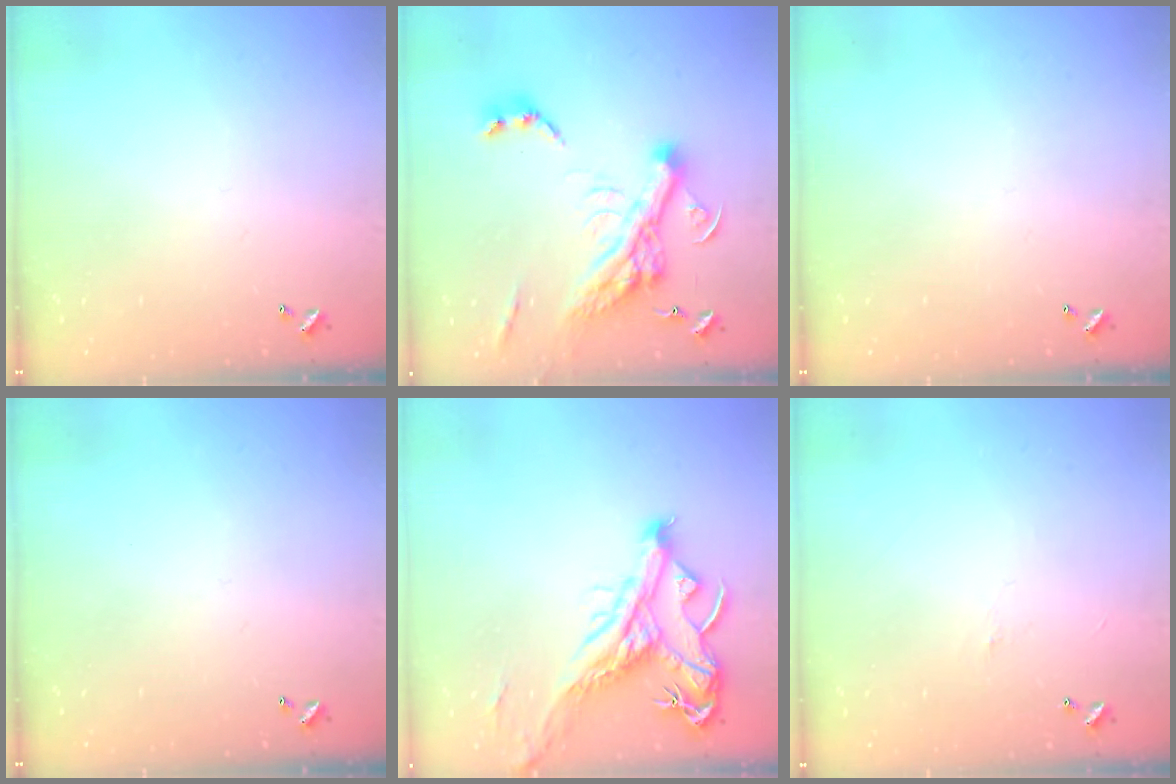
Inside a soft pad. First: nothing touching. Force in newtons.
{"total": 15.5, "press": 15.3, "slide": 2.6}
{"total": 0.0}
{"total": 0.0}
{"total": 3.5, "press": 3.3, "slide": 1.3}
{"total": 1.8, "press": 1.7, "slide": 0.6}